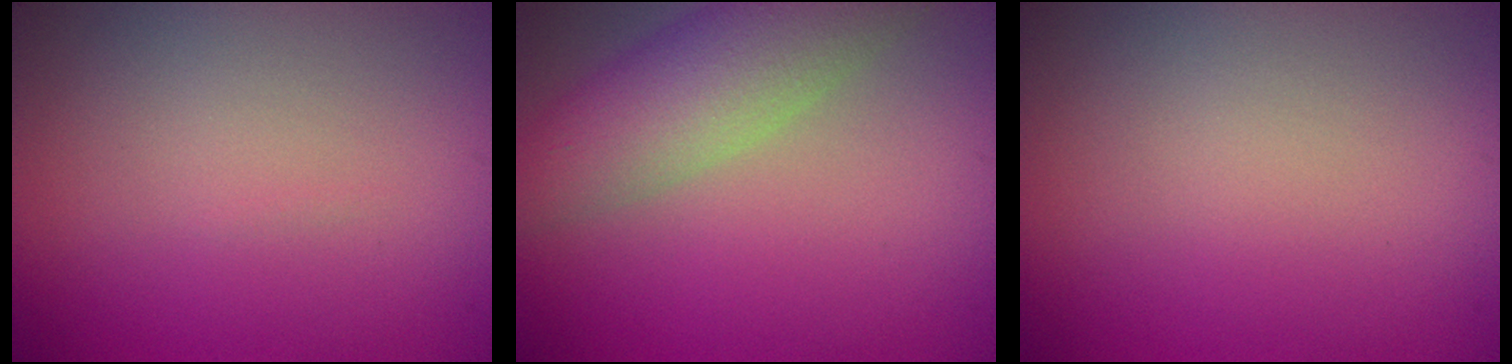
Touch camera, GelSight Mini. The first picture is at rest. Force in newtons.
{"total": 5.7, "press": 5.7, "slide": 0.3}
{"total": 0.0}